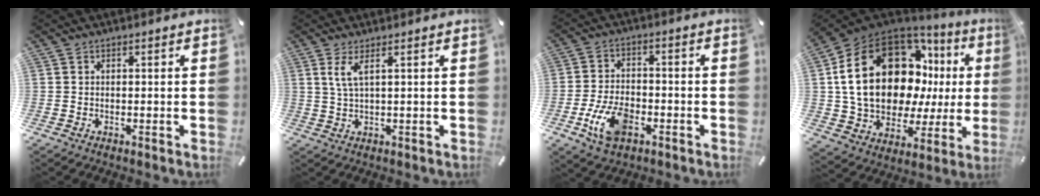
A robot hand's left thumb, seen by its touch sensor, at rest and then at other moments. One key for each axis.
{"total": 3.8, "fx": 1.6, "fy": 0.4, "fz": 3.4, "tx": -0.072, "ty": -0.002, "tz": 0.027}
{"total": 10.0, "fx": -4.2, "fy": 5.9, "fz": 6.9, "tx": -0.149, "ty": 0.011, "tz": -0.074}
{"total": 26.5, "fx": 7.2, "fy": 16.9, "fz": 19.0, "tx": -0.354, "ty": -0.044, "tz": 0.144}